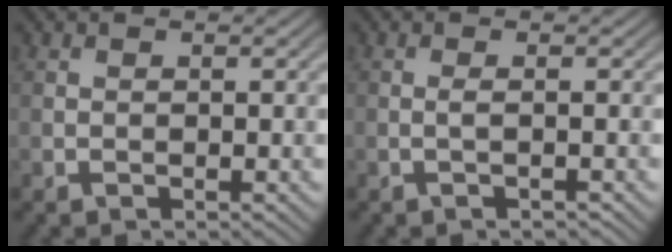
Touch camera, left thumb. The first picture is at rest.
{"total": 1.1, "force": [-0.4, 0.1, 1.1], "torque": [-0.018, 0.004, -0.012]}